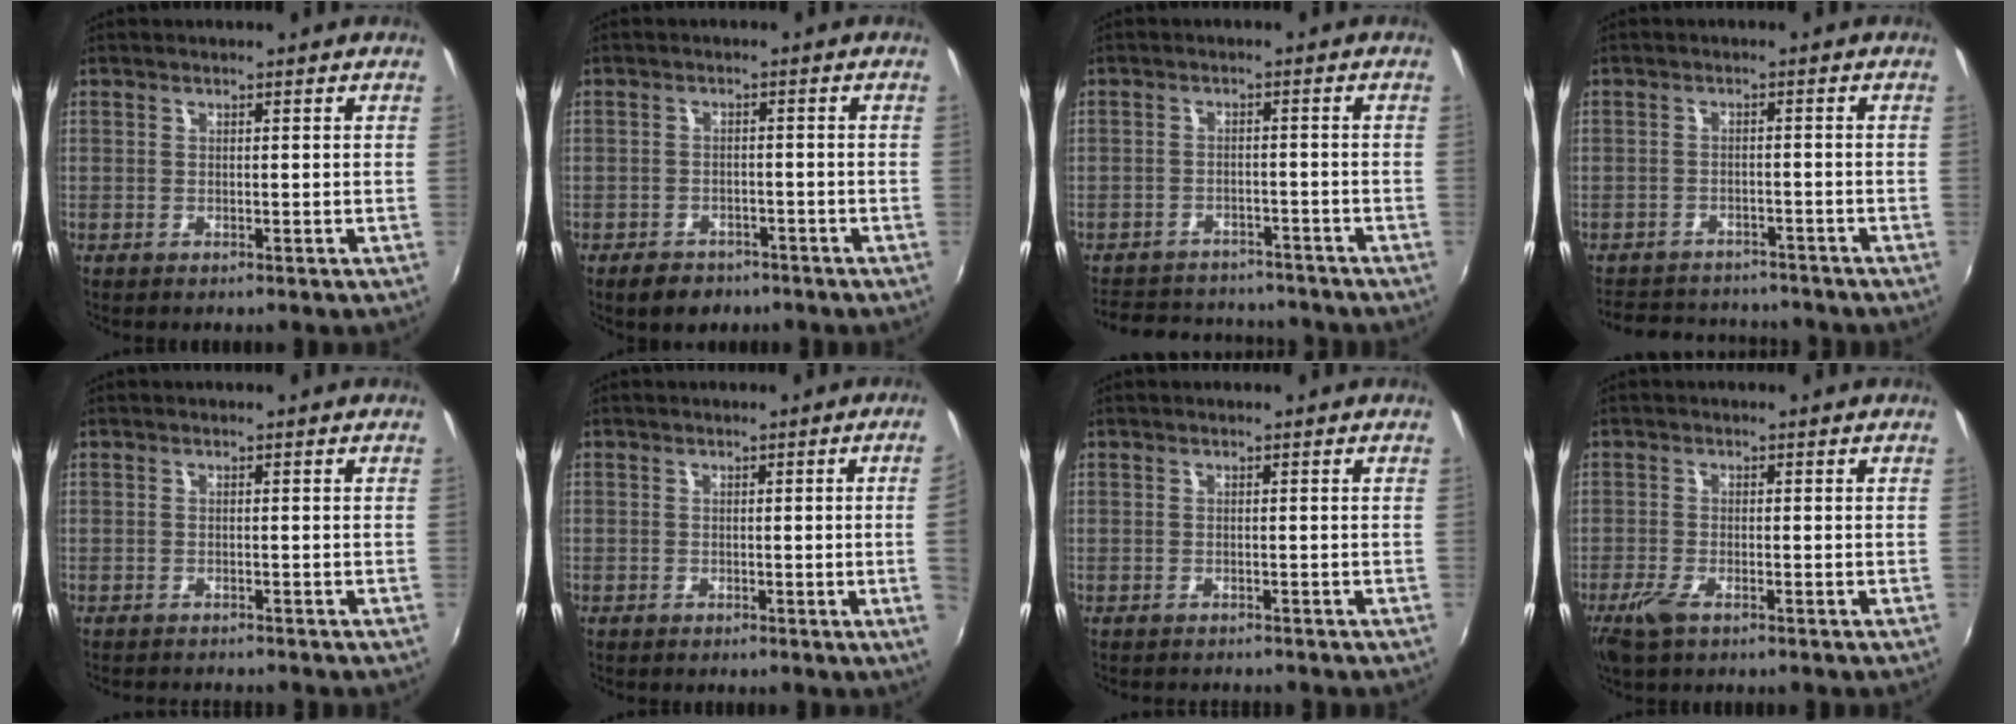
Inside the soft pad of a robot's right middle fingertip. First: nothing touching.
{"total": 5.0, "force": [-3.6, 3.0, 1.7], "torque": [-0.048, -0.002, -0.051]}
{"total": 12.0, "force": [-10.4, 5.1, 3.2], "torque": [-0.086, 0.029, -0.143]}
{"total": 10.2, "force": [-8.9, 4.3, 2.5], "torque": [-0.069, 0.024, -0.127]}
{"total": 2.8, "force": [-2.7, 0.4, 0.6], "torque": [-0.022, -0.013, -0.045]}
{"total": 3.2, "force": [-0.1, -1.7, 2.8], "torque": [-0.049, -0.011, 0.005]}
{"total": 2.1, "force": [-2.0, 0.5, 0.4], "torque": [-0.015, -0.012, -0.033]}
{"total": 4.0, "force": [-2.6, 1.3, 2.7], "torque": [-0.070, -0.009, -0.052]}